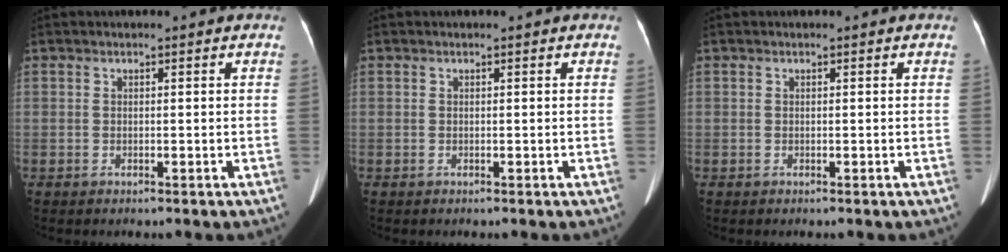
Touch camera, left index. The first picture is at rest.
{"total": 0.0}
{"total": 0.0}